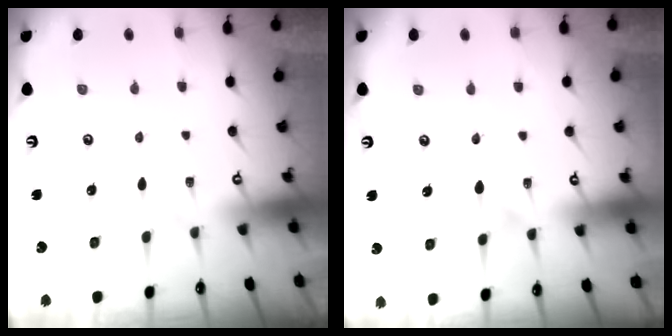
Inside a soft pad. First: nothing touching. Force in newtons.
{"total": 5.5, "press": 5.4, "slide": 0.6}